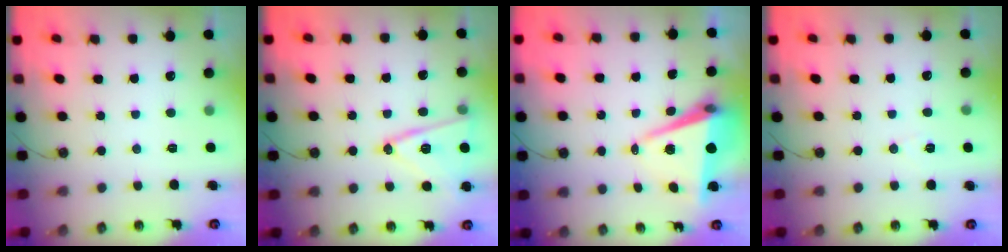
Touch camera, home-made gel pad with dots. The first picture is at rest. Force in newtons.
{"total": 15.1, "press": 14.9, "slide": 2.6}
{"total": 8.0, "press": 6.9, "slide": 4.1}
{"total": 5.2, "press": 4.5, "slide": 2.6}